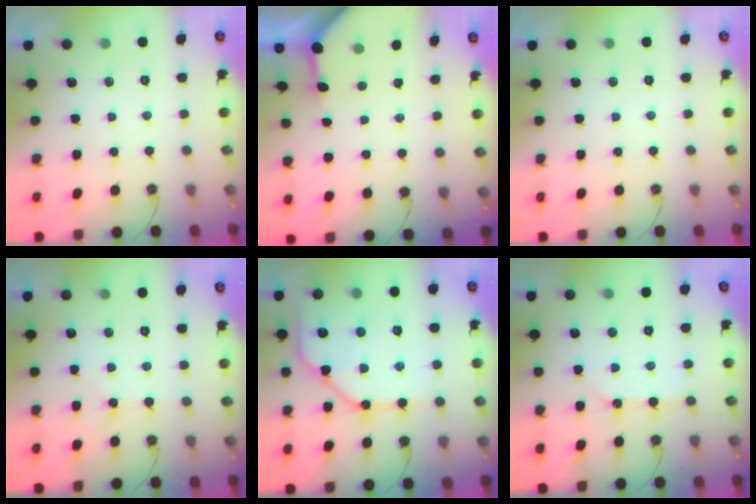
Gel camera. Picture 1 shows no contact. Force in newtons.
{"total": 3.6, "press": 3.6, "slide": 0.4}
{"total": 0.0}
{"total": 3.4, "press": 3.3, "slide": 0.6}
{"total": 14.6, "press": 14.5, "slide": 1.6}
{"total": 6.3, "press": 6.2, "slide": 0.6}